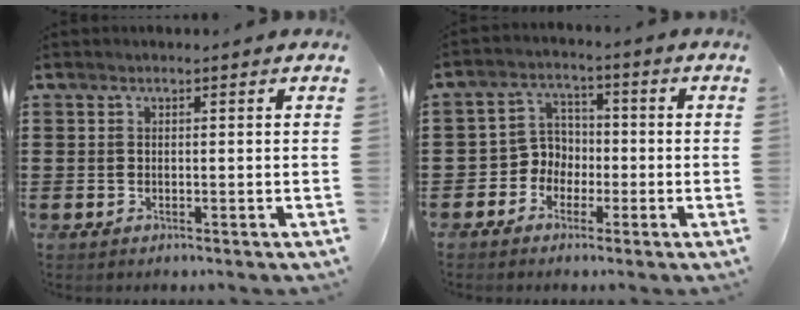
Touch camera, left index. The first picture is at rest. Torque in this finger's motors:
{"motor_torque": [-0.04, 0.31, 0.00, -0.01]}